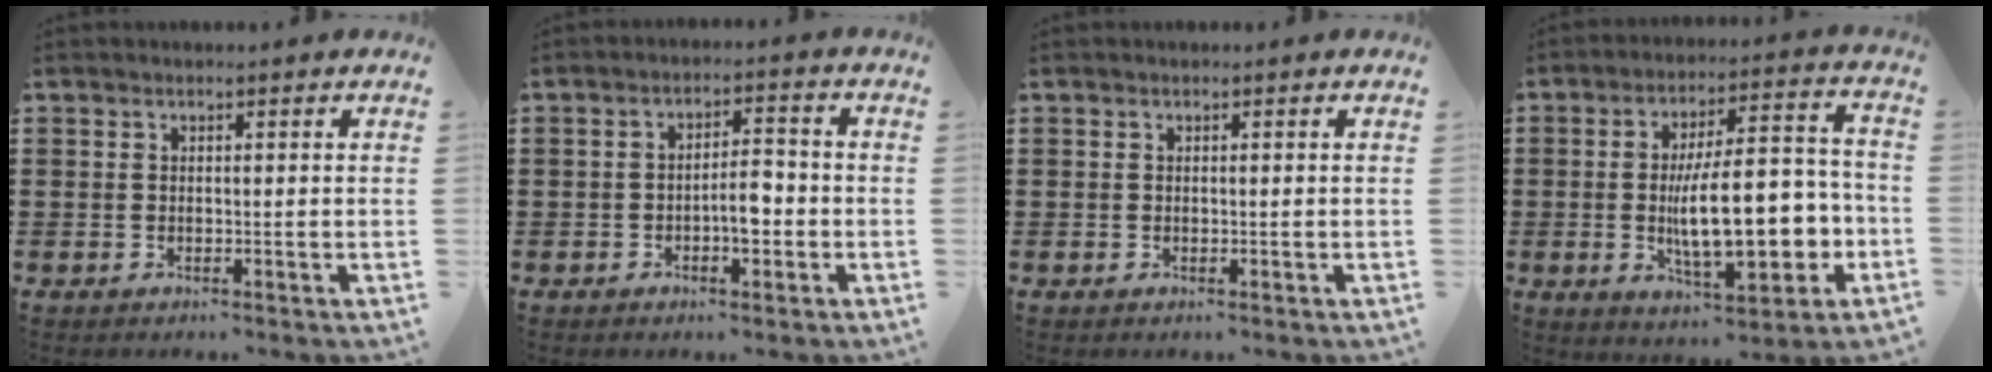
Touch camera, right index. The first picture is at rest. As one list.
[{"total": 4.6, "force": [-1.5, 1.9, 3.9], "torque": [-0.068, 0.011, -0.027]}, {"total": 0.0}, {"total": 14.3, "force": [-2.9, 5.3, 12.9], "torque": [-0.200, -0.008, -0.051]}]